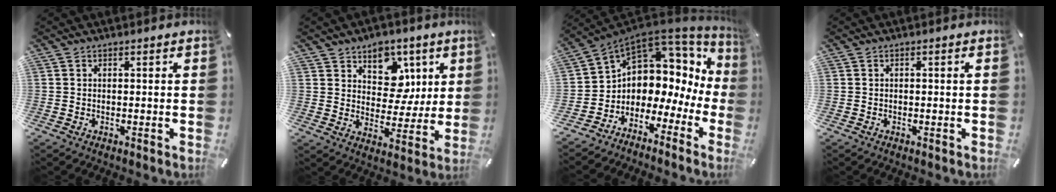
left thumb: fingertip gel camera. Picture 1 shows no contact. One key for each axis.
{"total": 11.0, "fx": 4.4, "fy": 9.1, "fz": 4.2, "tx": -0.052, "ty": -0.031, "tz": 0.079}
{"total": 7.2, "fx": 2.7, "fy": 6.6, "fz": 1.2, "tx": -0.033, "ty": -0.057, "tz": 0.056}
{"total": 0.8, "fx": 0.0, "fy": 0.1, "fz": 0.8, "tx": -0.014, "ty": -0.002, "tz": 0.000}